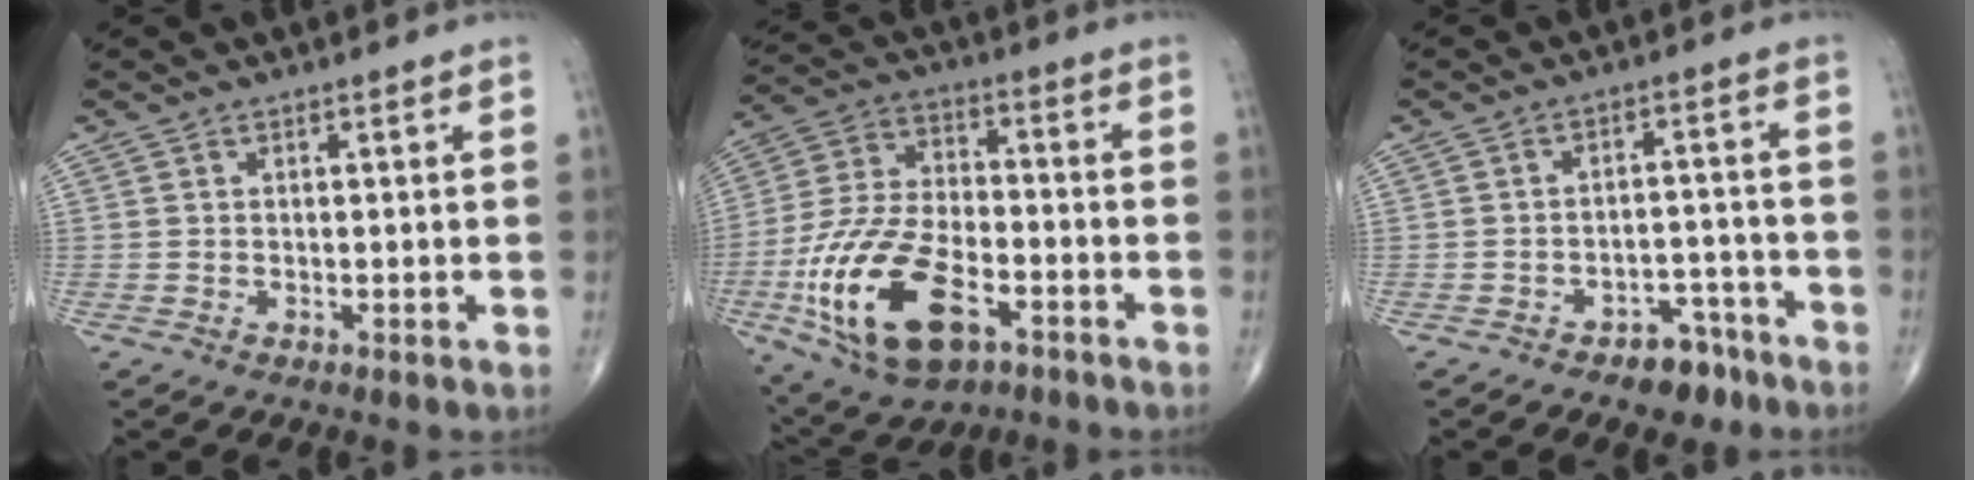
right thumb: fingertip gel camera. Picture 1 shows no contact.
{"total": 20.7, "force": [-8.1, 10.6, 15.8], "torque": [-0.307, 0.025, -0.138]}
{"total": 6.6, "force": [-4.6, 3.7, 2.9], "torque": [-0.012, 0.041, -0.065]}